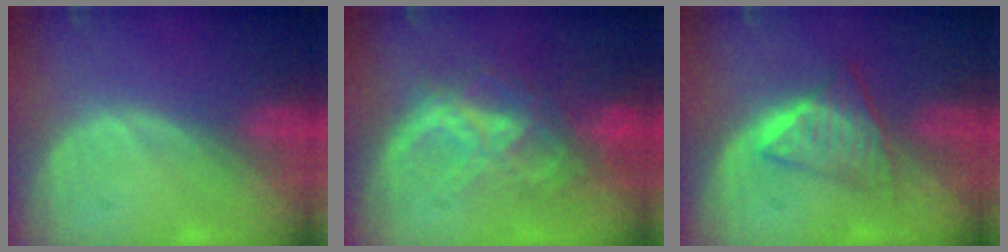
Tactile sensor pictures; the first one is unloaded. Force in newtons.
{"total": 8.9, "press": 7.5, "slide": 4.7}
{"total": 6.3, "press": 5.4, "slide": 3.1}